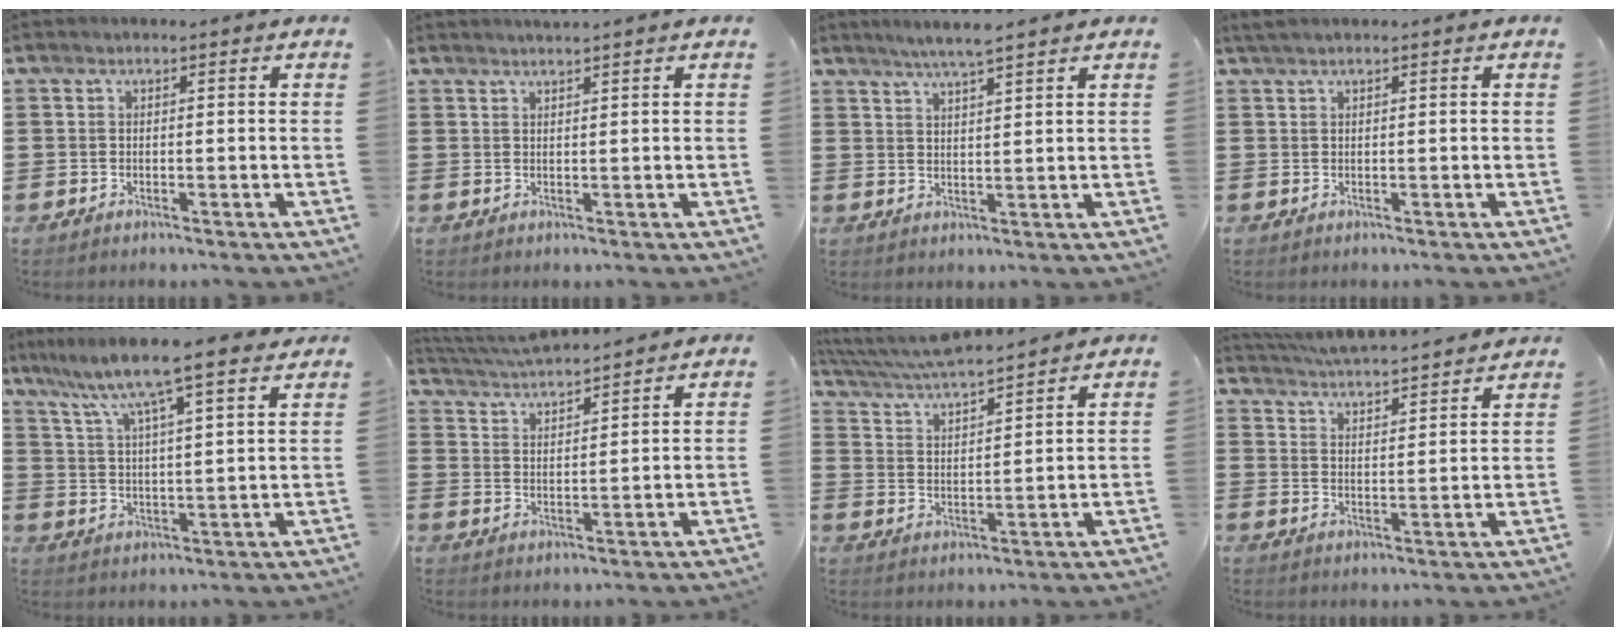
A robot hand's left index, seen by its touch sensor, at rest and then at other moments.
{"total": 1.2, "force": [1.1, -0.2, 0.3], "torque": [-0.005, -0.002, 0.023]}
{"total": 4.0, "force": [3.4, -0.2, 2.1], "torque": [-0.048, -0.004, 0.060]}
{"total": 1.0, "force": [0.7, 0.0, 0.7], "torque": [-0.015, 0.000, 0.015]}
{"total": 8.1, "force": [6.7, -0.1, 4.6], "torque": [-0.116, -0.036, 0.107]}
{"total": 4.4, "force": [4.3, 0.0, 1.1], "torque": [-0.038, -0.022, 0.074]}
{"total": 5.8, "force": [5.4, -0.1, 1.9], "torque": [-0.059, -0.033, 0.092]}
{"total": 4.7, "force": [4.6, -0.2, 0.8], "torque": [-0.038, -0.031, 0.077]}